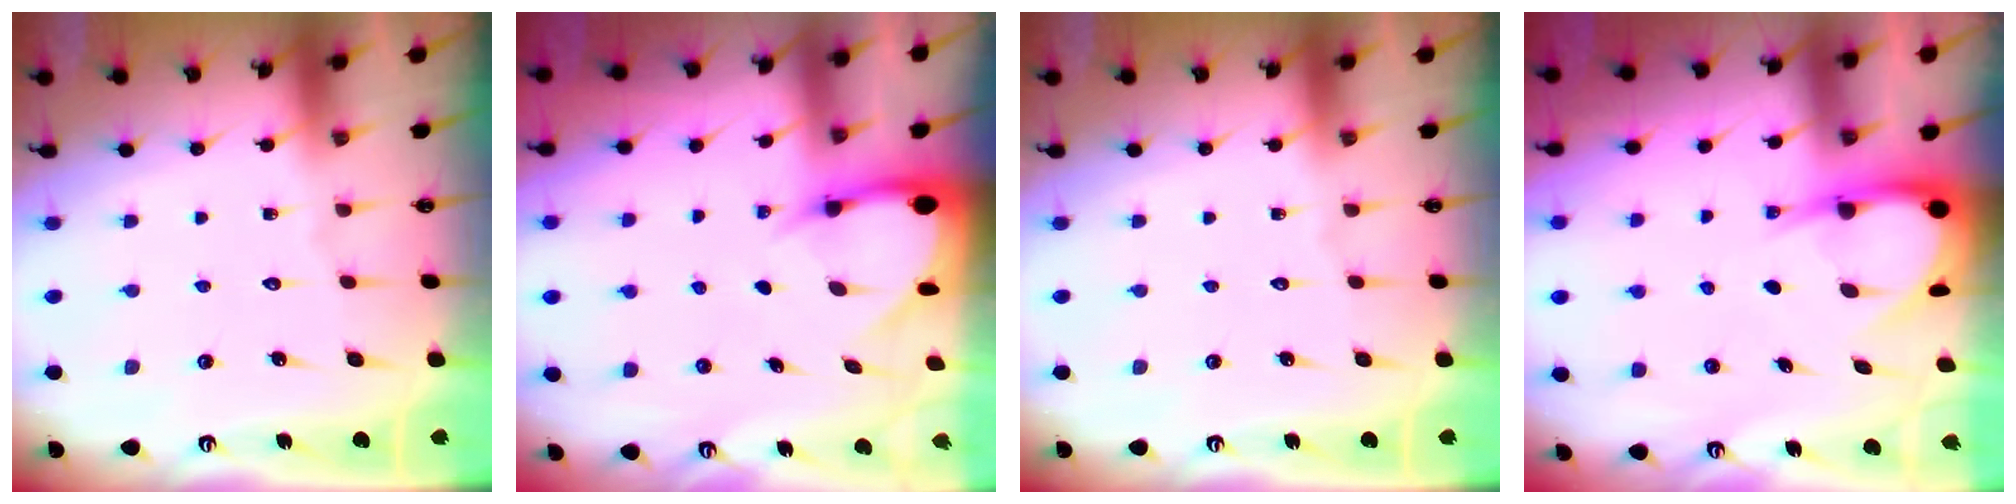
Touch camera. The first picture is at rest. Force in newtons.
{"total": 4.0, "press": 4.0, "slide": 0.6}
{"total": 0.0}
{"total": 6.7, "press": 6.6, "slide": 0.8}